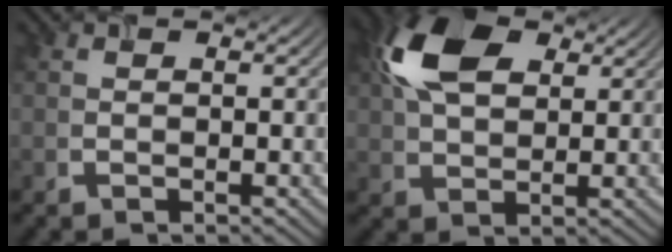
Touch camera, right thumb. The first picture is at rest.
{"total": 10.9, "force": [4.1, 6.2, 8.0], "torque": [-0.190, 0.027, 0.071]}